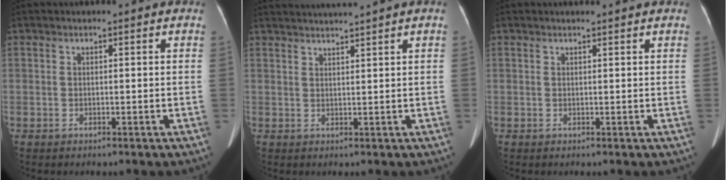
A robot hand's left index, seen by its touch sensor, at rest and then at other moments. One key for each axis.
{"total": 5.0, "fx": 4.4, "fy": -1.5, "fz": 1.8, "tx": -0.026, "ty": 0.015, "tz": 0.074}
{"total": 1.8, "fx": 1.6, "fy": -0.1, "fz": 0.7, "tx": -0.007, "ty": 0.008, "tz": 0.022}